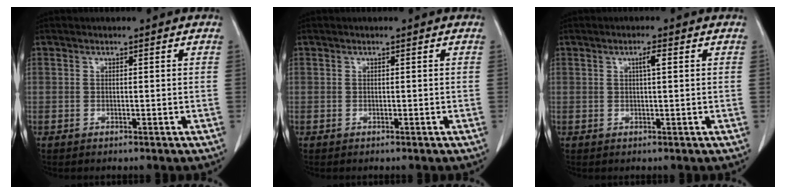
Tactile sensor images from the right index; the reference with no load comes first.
{"total": 0.0}
{"total": 1.8, "force": [0.6, 0.1, 1.7], "torque": [-0.031, 0.003, 0.009]}